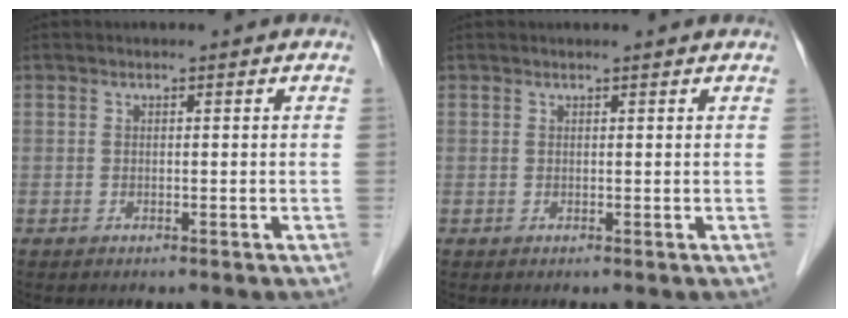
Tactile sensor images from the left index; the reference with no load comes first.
{"total": 1.6, "force": [1.5, 0.0, 0.4], "torque": [-0.009, 0.010, 0.019]}